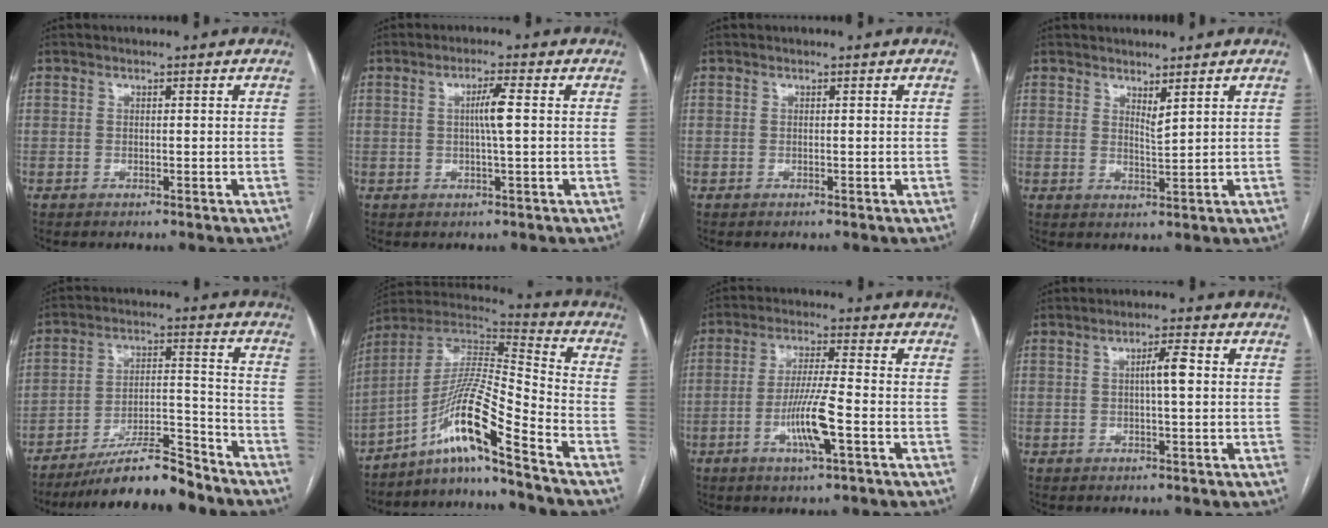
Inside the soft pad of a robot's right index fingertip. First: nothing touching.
{"total": 3.5, "force": [0.4, -0.3, 3.4], "torque": [-0.065, 0.001, 0.009]}
{"total": 0.0}
{"total": 1.8, "force": [1.5, -0.1, 1.1], "torque": [-0.024, -0.014, 0.032]}
{"total": 12.8, "force": [-11.1, 1.6, 6.2], "torque": [-0.097, 0.014, -0.189]}
{"total": 14.0, "force": [-9.4, -1.0, 10.4], "torque": [-0.202, 0.013, -0.170]}
{"total": 10.3, "force": [-3.4, 0.1, 9.7], "torque": [-0.194, -0.010, -0.064]}
{"total": 3.5, "force": [0.3, 0.2, 3.5], "torque": [-0.058, 0.005, 0.004]}